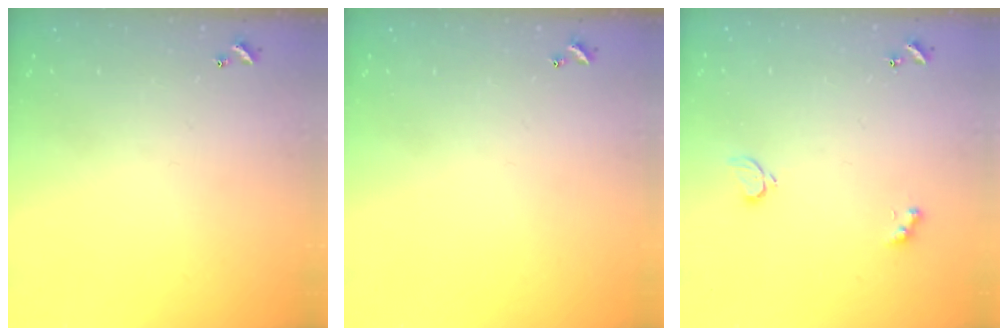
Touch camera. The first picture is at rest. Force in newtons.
{"total": 0.0}
{"total": 2.1, "press": 2.1, "slide": 0.5}